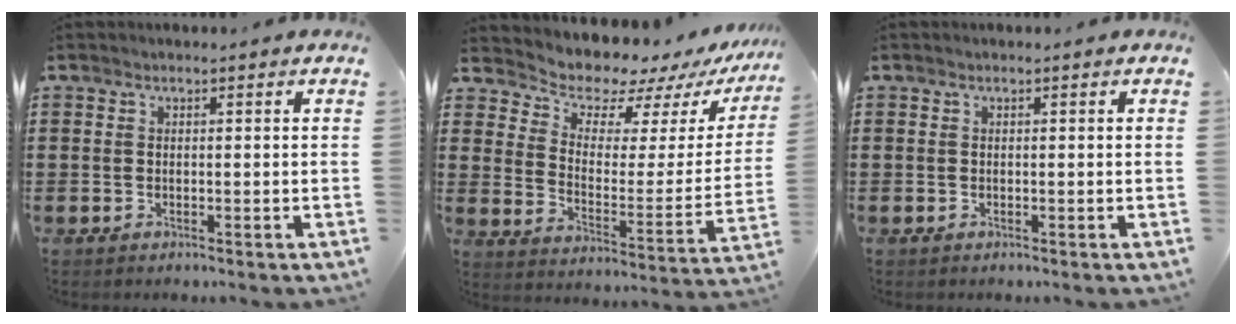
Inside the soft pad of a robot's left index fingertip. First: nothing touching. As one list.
[{"total": 7.2, "force": [6.7, 2.3, 1.1], "torque": [-0.048, -0.061, 0.114]}, {"total": 0.0}]